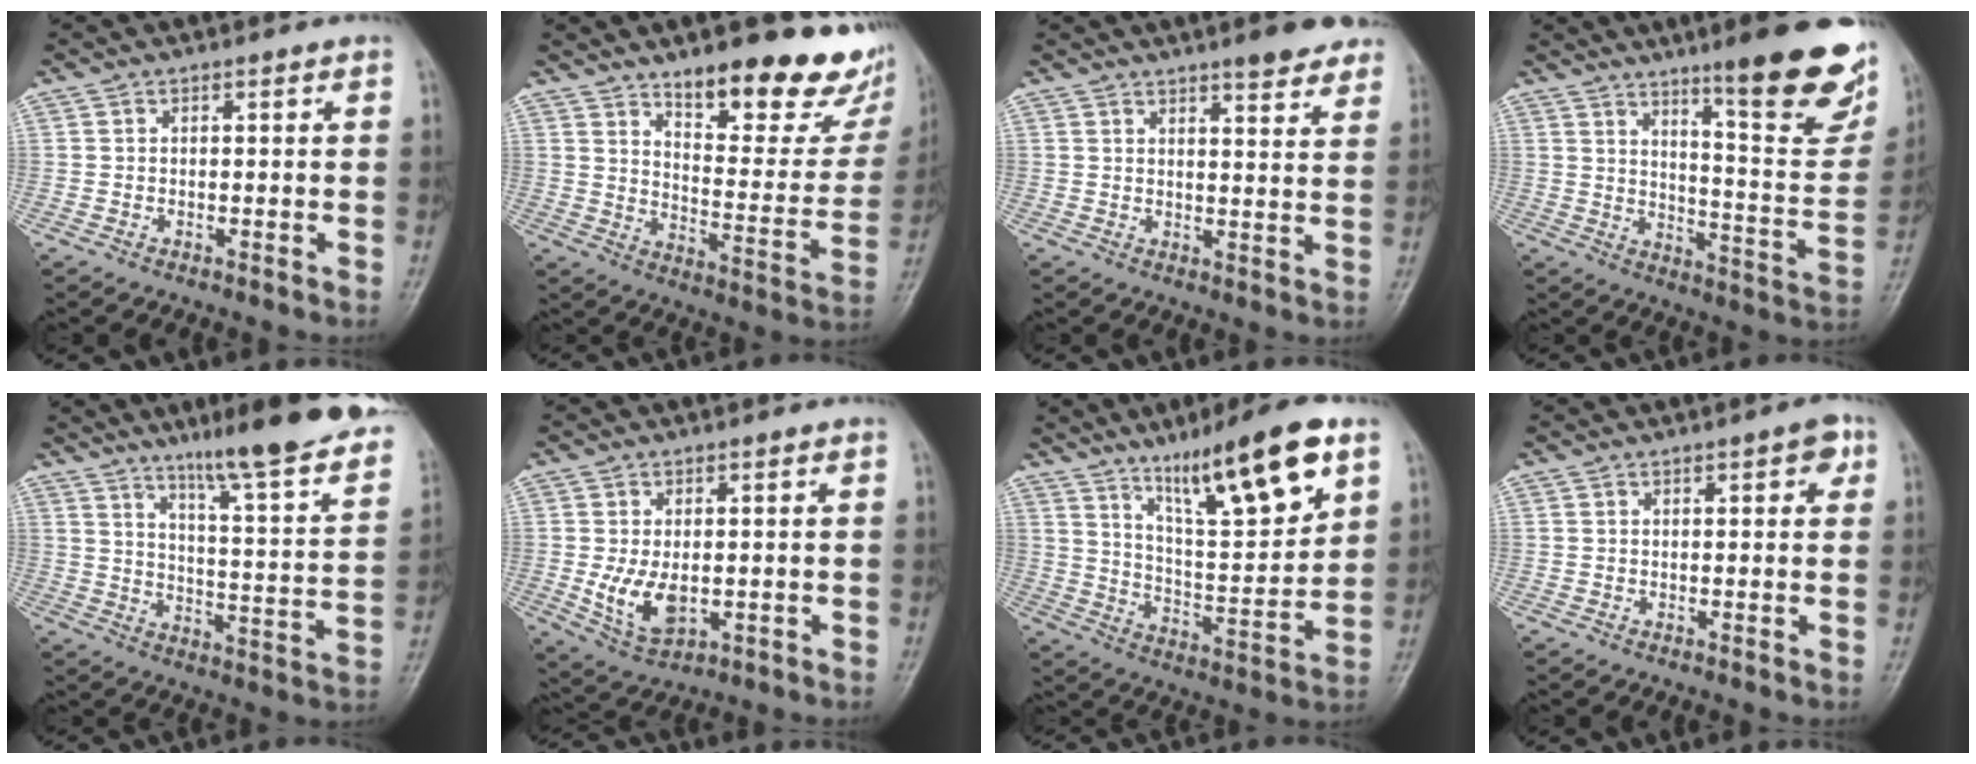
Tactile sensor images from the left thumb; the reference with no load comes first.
{"total": 22.5, "force": [15.2, 7.9, 14.6], "torque": [-0.142, -0.096, 0.213]}
{"total": 8.3, "force": [6.5, 1.7, 4.9], "torque": [-0.040, -0.031, 0.074]}
{"total": 20.8, "force": [13.4, 3.7, 15.5], "torque": [-0.170, -0.080, 0.196]}
{"total": 23.6, "force": [16.5, 3.3, 16.5], "torque": [-0.208, -0.060, 0.229]}
{"total": 7.2, "force": [-0.4, 4.2, 5.8], "torque": [-0.099, -0.016, 0.007]}
{"total": 18.6, "force": [11.0, 3.7, 14.5], "torque": [-0.213, -0.053, 0.192]}
{"total": 3.1, "force": [1.5, 1.1, 2.5], "torque": [-0.023, -0.001, 0.014]}